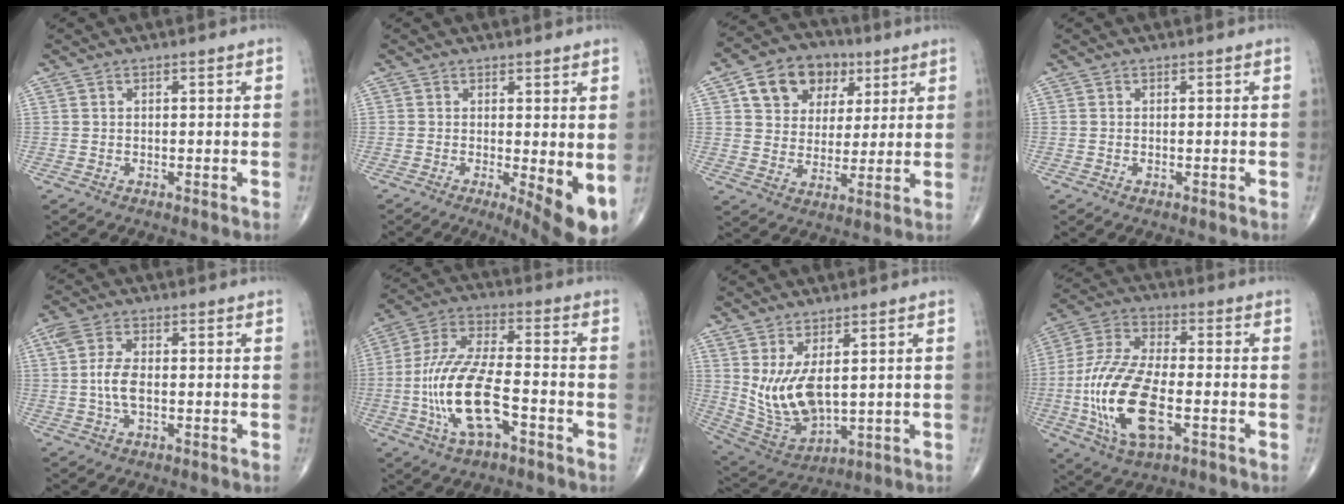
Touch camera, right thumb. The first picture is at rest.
{"total": 8.2, "force": [-0.8, 2.4, 7.7], "torque": [-0.106, -0.020, -0.005]}
{"total": 15.5, "force": [6.5, 11.8, 7.7], "torque": [-0.085, -0.001, 0.107]}
{"total": 0.0}
{"total": 5.4, "force": [-0.2, 2.6, 4.7], "torque": [-0.111, 0.007, -0.006]}
{"total": 15.7, "force": [-4.8, 6.2, 13.6], "torque": [-0.283, 0.031, -0.088]}
{"total": 11.5, "force": [2.2, 5.5, 9.8], "torque": [-0.186, -0.026, 0.070]}
{"total": 18.4, "force": [-4.4, 8.4, 15.8], "torque": [-0.333, 0.014, -0.077]}